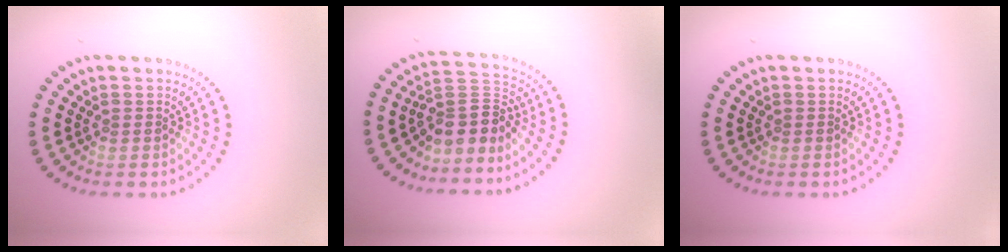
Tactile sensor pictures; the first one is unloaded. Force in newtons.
{"total": 3.9, "press": 2.9, "slide": 2.6}
{"total": 0.0}